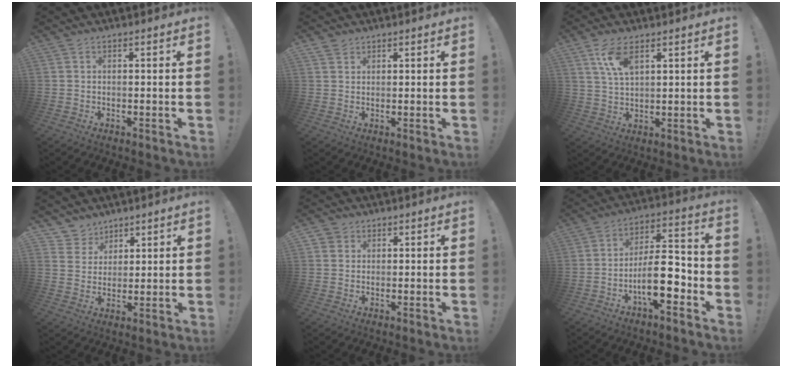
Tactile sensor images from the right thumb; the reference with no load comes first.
{"total": 2.1, "force": [1.7, 1.2, 0.2], "torque": [0.001, -0.009, 0.031]}
{"total": 7.5, "force": [4.0, 3.4, 5.4], "torque": [-0.104, -0.011, 0.072]}
{"total": 6.2, "force": [4.5, 4.3, 0.0], "torque": [-0.014, -0.037, 0.092]}
{"total": 2.8, "force": [1.4, 2.4, 0.3], "torque": [-0.004, -0.003, 0.025]}
{"total": 15.9, "force": [-5.6, 6.0, 13.6], "torque": [-0.225, 0.026, -0.089]}